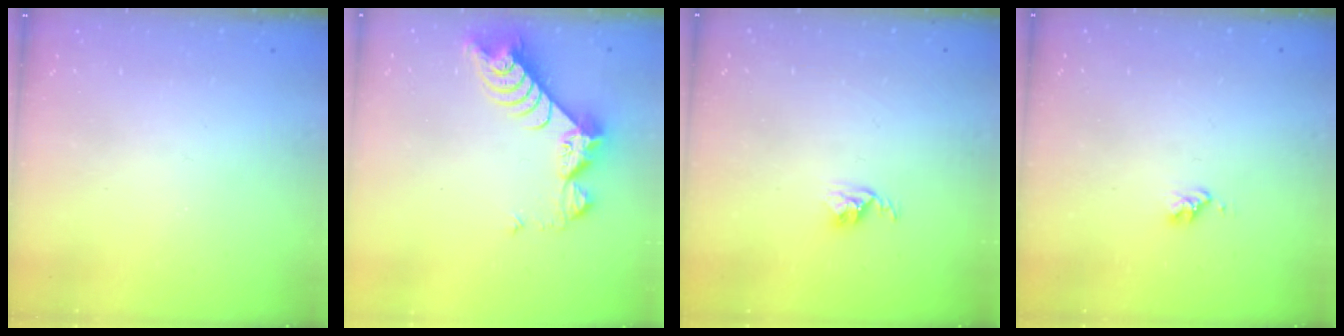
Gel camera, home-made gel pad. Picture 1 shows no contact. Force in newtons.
{"total": 8.8, "press": 8.7, "slide": 0.9}
{"total": 2.9, "press": 2.9, "slide": 0.4}
{"total": 2.8, "press": 2.8, "slide": 0.3}